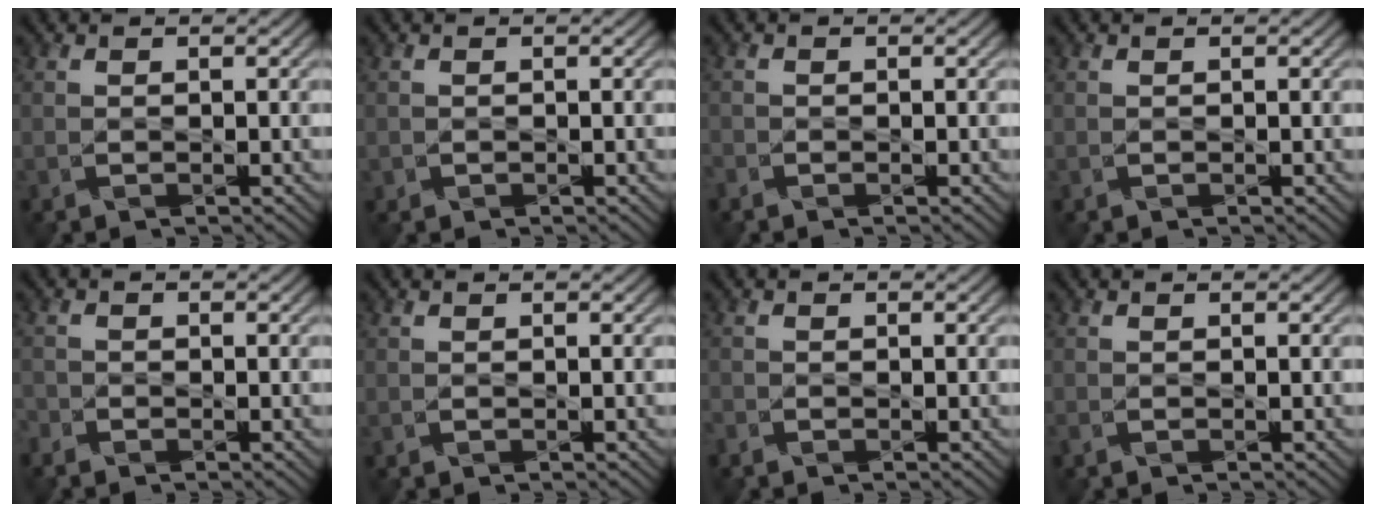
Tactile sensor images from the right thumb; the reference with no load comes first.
{"total": 0.6, "force": [-0.2, 0.5, 0.0], "torque": [0.002, -0.005, -0.005]}
{"total": 1.0, "force": [-0.9, 0.4, 0.2], "torque": [-0.006, -0.004, -0.022]}
{"total": 0.0}
{"total": 1.4, "force": [-1.3, 0.6, 0.2], "torque": [-0.009, -0.005, -0.034]}
{"total": 0.0}
{"total": 1.0, "force": [-0.9, 0.3, 0.2], "torque": [-0.007, -0.004, -0.021]}
{"total": 0.5, "force": [-0.4, 0.1, 0.3], "torque": [-0.010, -0.003, -0.010]}